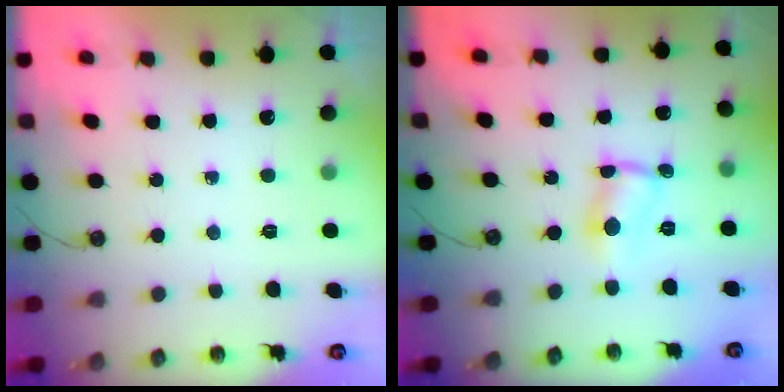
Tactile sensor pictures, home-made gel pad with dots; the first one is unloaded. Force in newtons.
{"total": 2.0, "press": 2.0, "slide": 0.1}